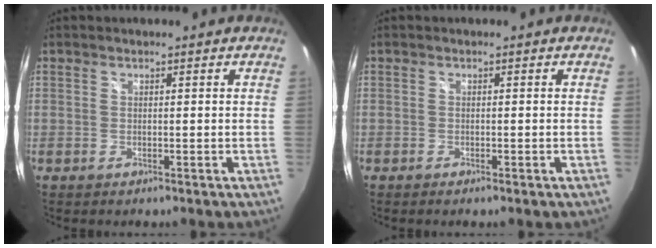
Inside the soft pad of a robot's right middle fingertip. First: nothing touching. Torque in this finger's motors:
{"motor_torque": [-0.39, -0.03, 0.04, -0.01]}